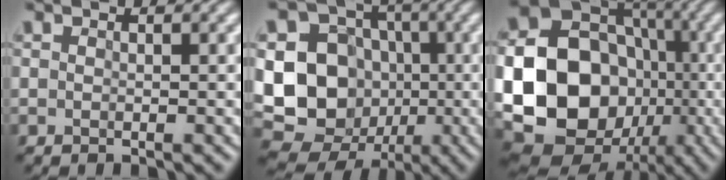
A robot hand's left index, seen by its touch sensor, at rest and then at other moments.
{"total": 14.0, "force": [-1.3, 12.7, 5.6], "torque": [-0.129, -0.005, -0.031]}
{"total": 21.8, "force": [-3.7, 18.9, 10.1], "torque": [-0.205, -0.024, -0.087]}